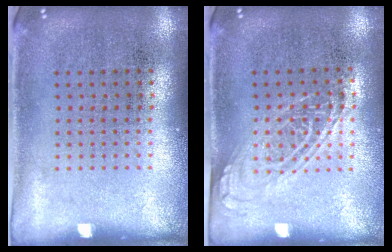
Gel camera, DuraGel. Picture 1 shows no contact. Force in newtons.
{"total": 1.4, "press": 1.2, "slide": 0.8}